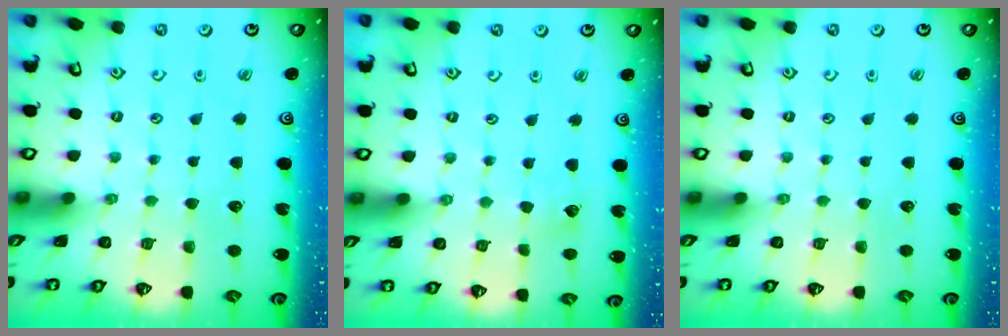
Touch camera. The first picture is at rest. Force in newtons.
{"total": 5.3, "press": 5.3, "slide": 0.6}
{"total": 0.0}